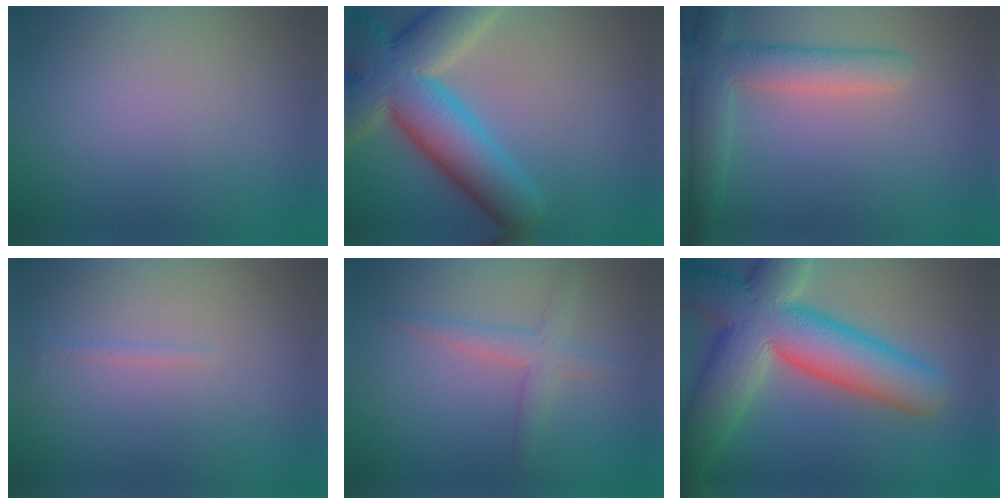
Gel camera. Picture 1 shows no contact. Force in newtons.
{"total": 12.5, "press": 12.4, "slide": 1.0}
{"total": 5.3, "press": 5.3, "slide": 0.4}
{"total": 0.5, "press": 0.5, "slide": 0.0}
{"total": 2.4, "press": 2.4, "slide": 0.1}
{"total": 13.7, "press": 13.6, "slide": 1.1}